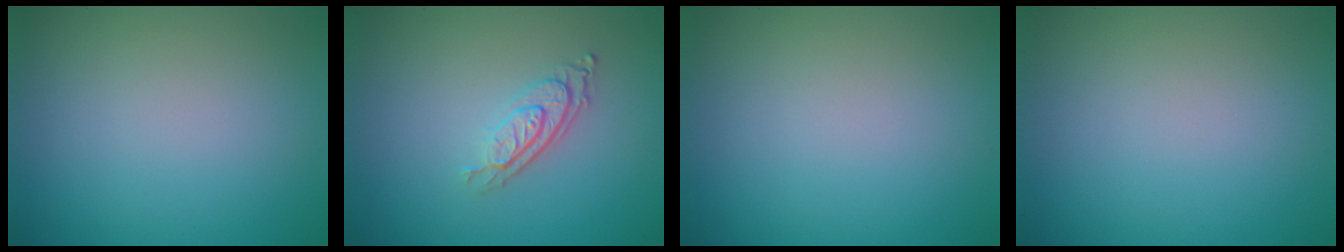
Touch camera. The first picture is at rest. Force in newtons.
{"total": 2.9, "press": 2.1, "slide": 2.1}
{"total": 0.0}
{"total": 0.0}